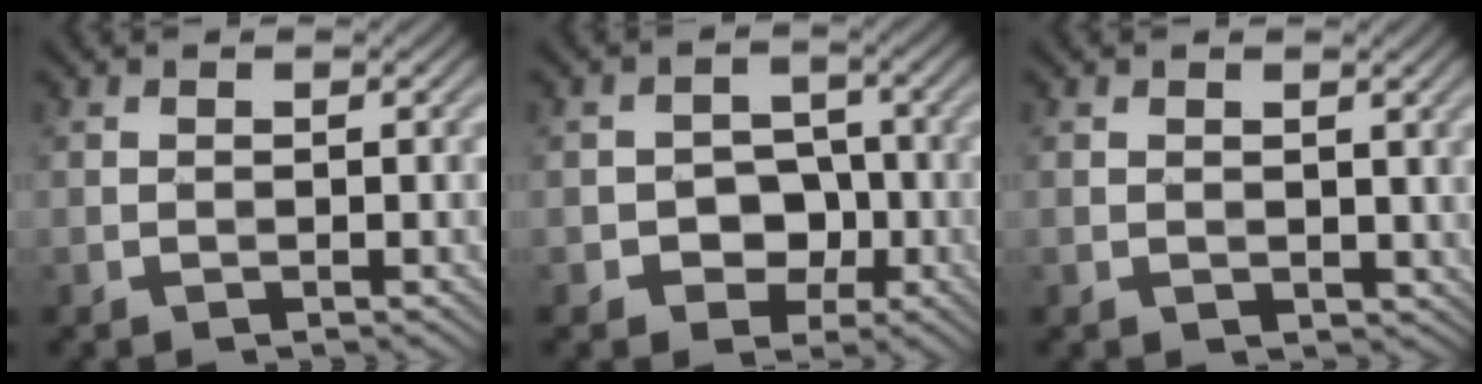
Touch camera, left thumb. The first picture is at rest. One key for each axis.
{"total": 4.7, "fx": -1.5, "fy": 3.8, "fz": 2.3, "tx": -0.027, "ty": 0.002, "tz": -0.035}
{"total": 1.6, "fx": 0.8, "fy": 1.2, "fz": 0.8, "tx": -0.018, "ty": -0.005, "tz": 0.016}